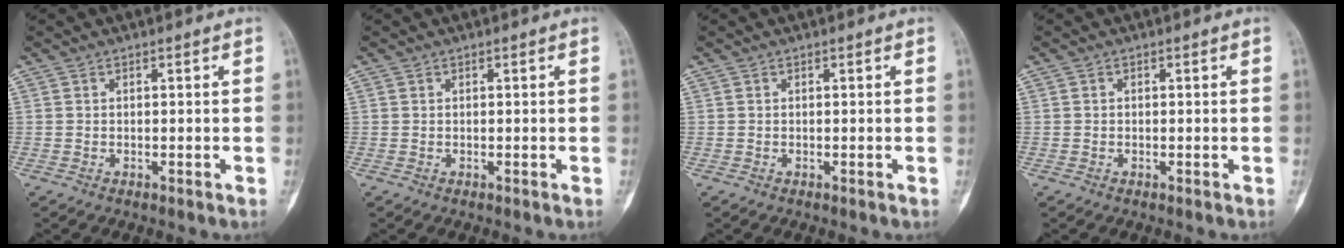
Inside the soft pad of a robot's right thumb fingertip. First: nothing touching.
{"total": 0.0}
{"total": 0.0}
{"total": 0.0}